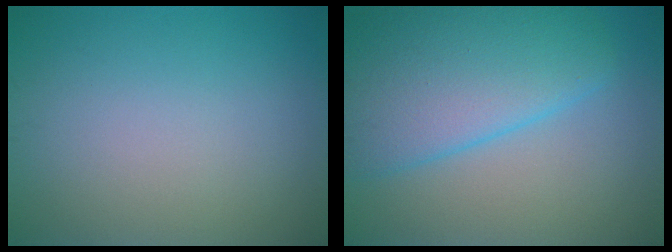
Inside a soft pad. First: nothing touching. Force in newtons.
{"total": 8.1, "press": 8.1, "slide": 0.5}